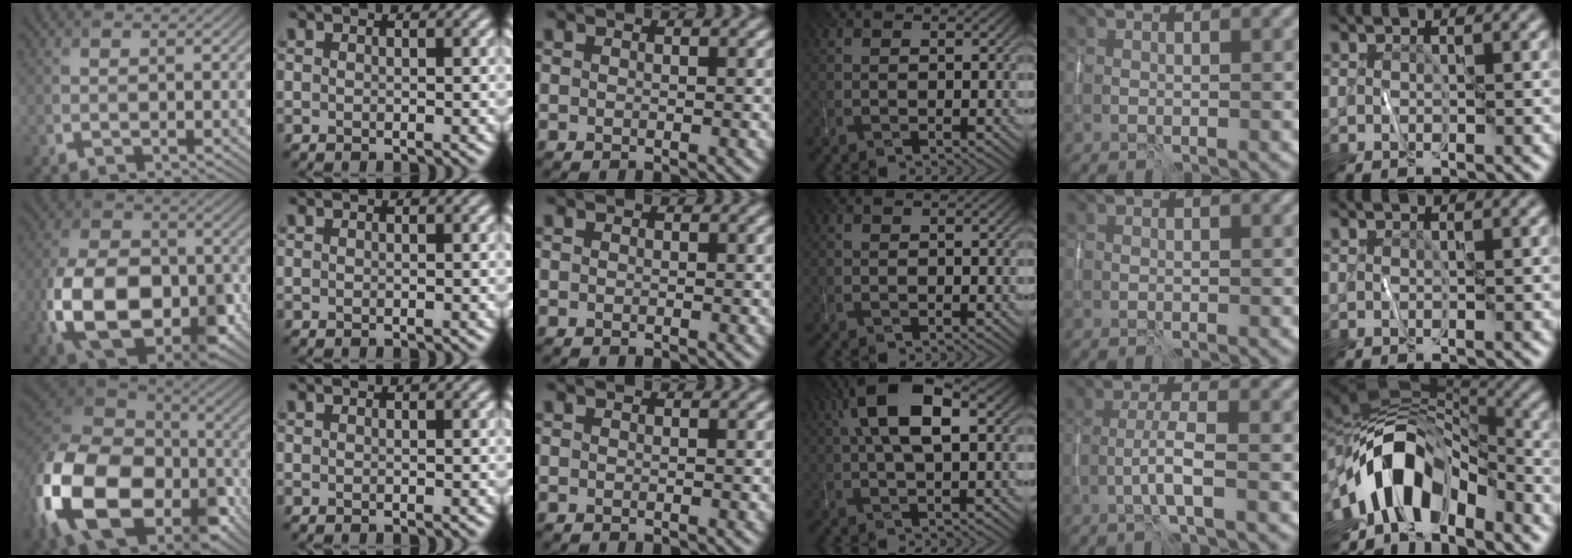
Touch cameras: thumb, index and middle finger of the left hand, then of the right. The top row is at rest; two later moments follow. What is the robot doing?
{"motion": "wipe", "object": "whiteboard"}